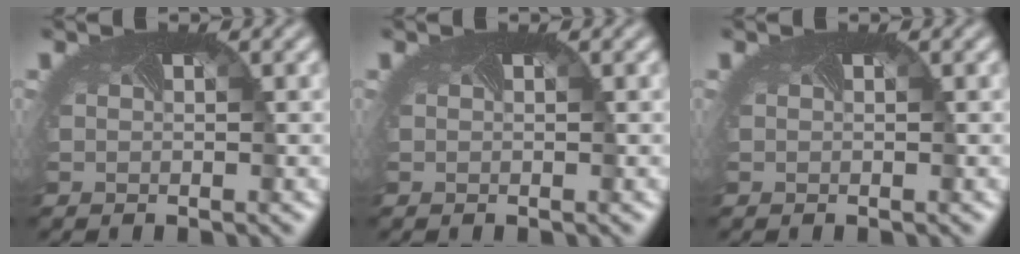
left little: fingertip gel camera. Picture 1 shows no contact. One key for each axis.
{"total": 0.0}
{"total": 0.0}